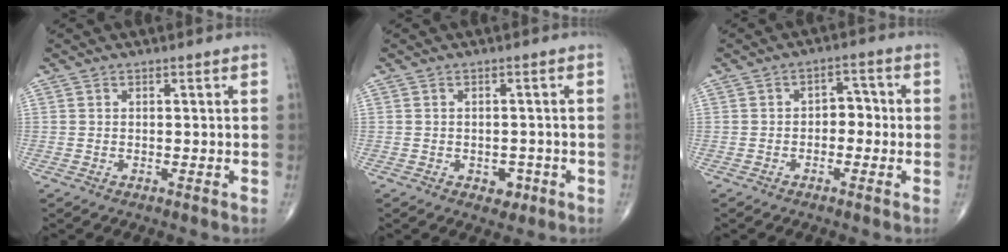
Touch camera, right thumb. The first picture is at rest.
{"total": 2.6, "force": [-1.2, 1.8, 1.3], "torque": [0.000, 0.004, -0.014]}
{"total": 4.0, "force": [-0.7, 2.9, 2.7], "torque": [-0.015, 0.019, -0.022]}